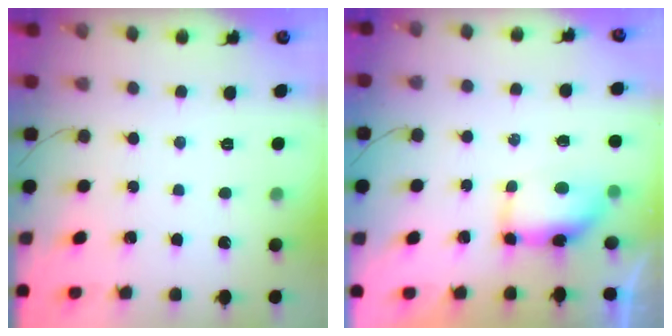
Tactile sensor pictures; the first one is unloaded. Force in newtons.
{"total": 9.4, "press": 7.8, "slide": 5.3}